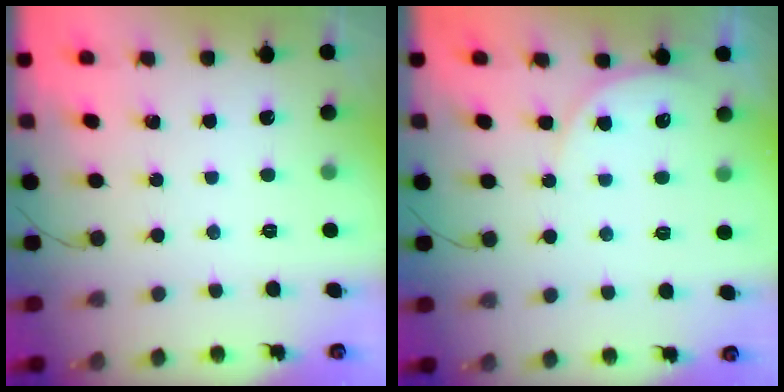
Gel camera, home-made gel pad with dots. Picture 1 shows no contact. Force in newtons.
{"total": 5.1, "press": 5.1, "slide": 0.4}